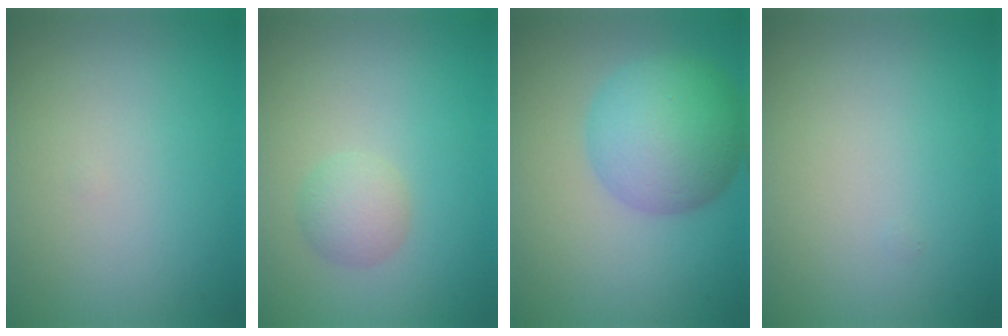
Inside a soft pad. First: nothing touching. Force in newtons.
{"total": 2.0, "press": 2.0, "slide": 0.1}
{"total": 7.1, "press": 7.1, "slide": 0.2}
{"total": 0.0}